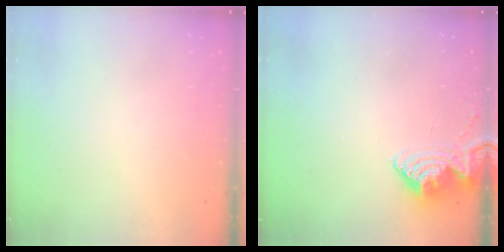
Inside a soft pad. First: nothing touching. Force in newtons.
{"total": 9.4, "press": 9.4, "slide": 0.4}